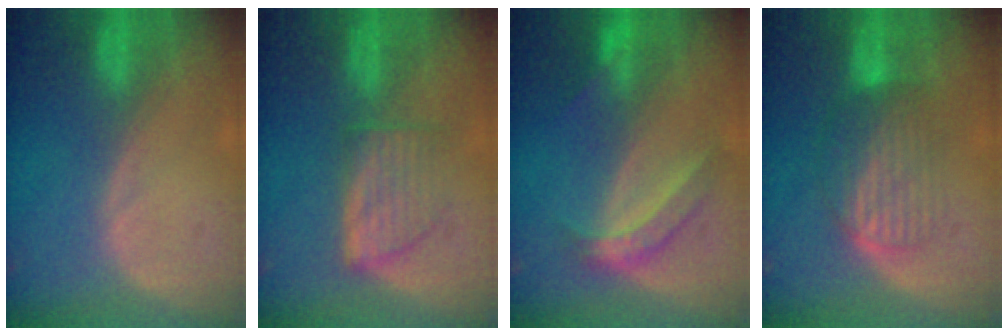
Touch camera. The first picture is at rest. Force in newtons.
{"total": 5.2, "press": 5.2, "slide": 0.3}
{"total": 5.7, "press": 4.8, "slide": 3.1}
{"total": 6.5, "press": 6.3, "slide": 1.6}